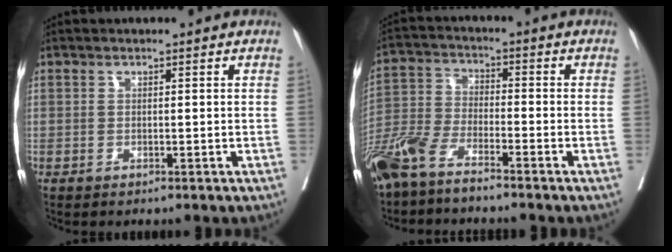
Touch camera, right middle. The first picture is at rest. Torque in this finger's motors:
{"motor_torque": [1.34, -0.80, 0.97, 0.21]}